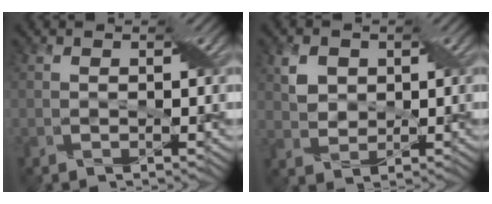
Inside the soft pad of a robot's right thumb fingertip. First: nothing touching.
{"total": 3.4, "force": [1.3, 2.7, 1.6], "torque": [-0.042, 0.003, 0.027]}